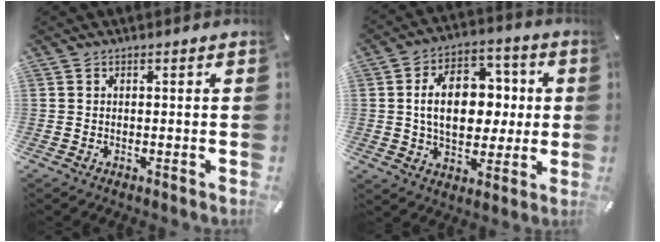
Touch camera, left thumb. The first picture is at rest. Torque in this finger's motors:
{"motor_torque": [1.39, 2.37, 1.03, -0.77, 0.50]}